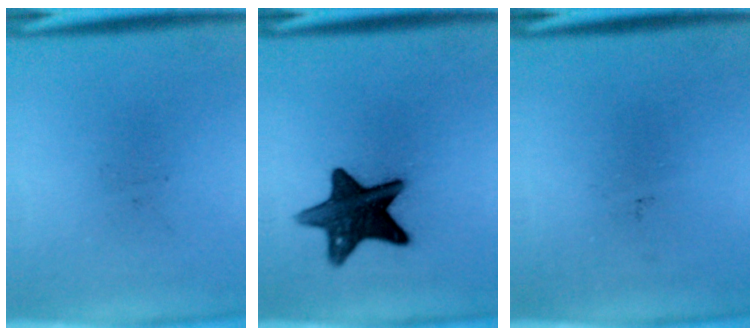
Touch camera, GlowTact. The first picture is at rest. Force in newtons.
{"total": 12.5}
{"total": 0.0}